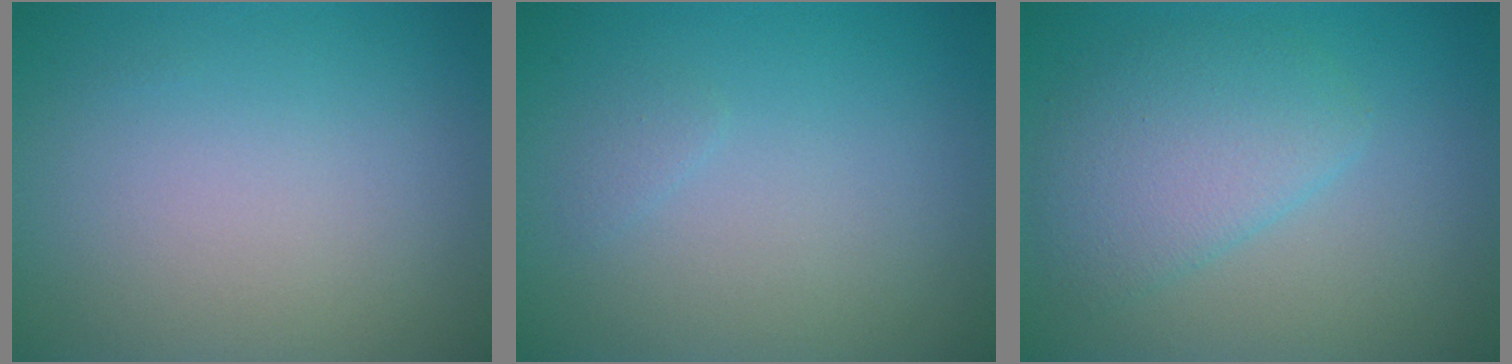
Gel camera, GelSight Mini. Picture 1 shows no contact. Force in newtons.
{"total": 0.6, "press": 0.6, "slide": 0.1}
{"total": 4.0, "press": 4.0, "slide": 0.2}